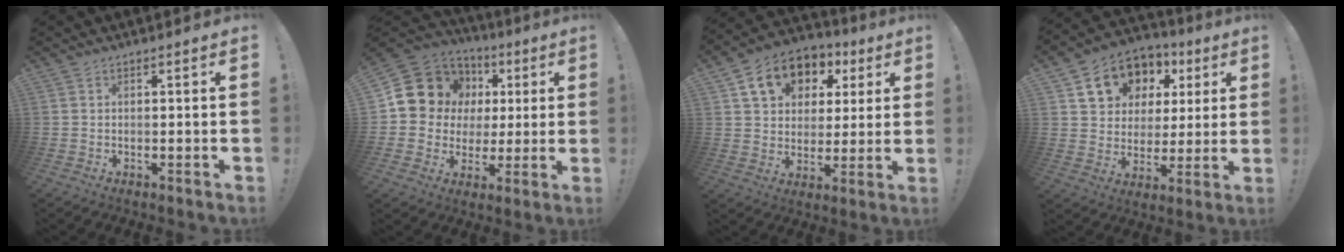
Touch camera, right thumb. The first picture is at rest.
{"total": 13.4, "force": [4.7, 12.0, 3.9], "torque": [-0.057, -0.024, 0.114]}
{"total": 13.9, "force": [6.2, 10.7, 6.2], "torque": [-0.090, -0.025, 0.121]}
{"total": 14.1, "force": [6.9, 11.1, 5.1], "torque": [-0.080, -0.035, 0.142]}